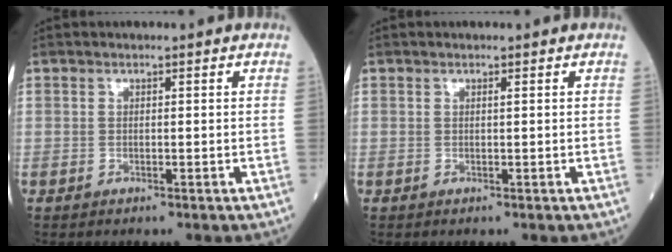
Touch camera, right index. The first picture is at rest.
{"total": 0.0}